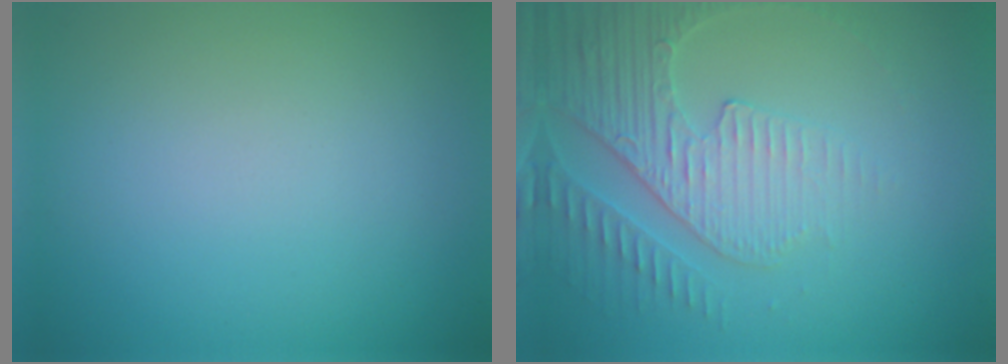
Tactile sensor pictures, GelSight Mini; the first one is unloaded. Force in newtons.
{"total": 4.0, "press": 3.9, "slide": 1.0}